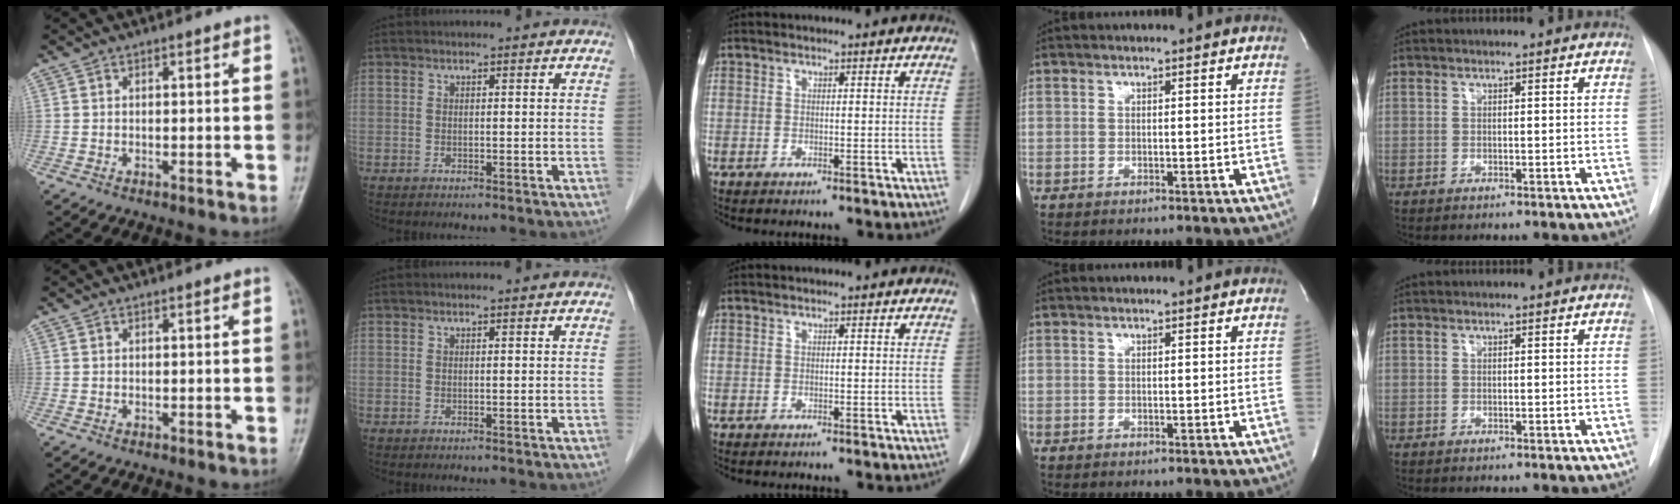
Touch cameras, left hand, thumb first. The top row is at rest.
{}